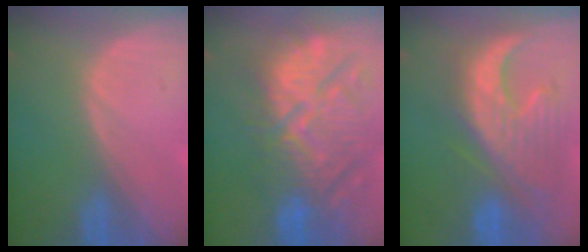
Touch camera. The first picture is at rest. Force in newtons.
{"total": 13.0, "press": 12.2, "slide": 4.3}
{"total": 11.3, "press": 10.8, "slide": 3.3}